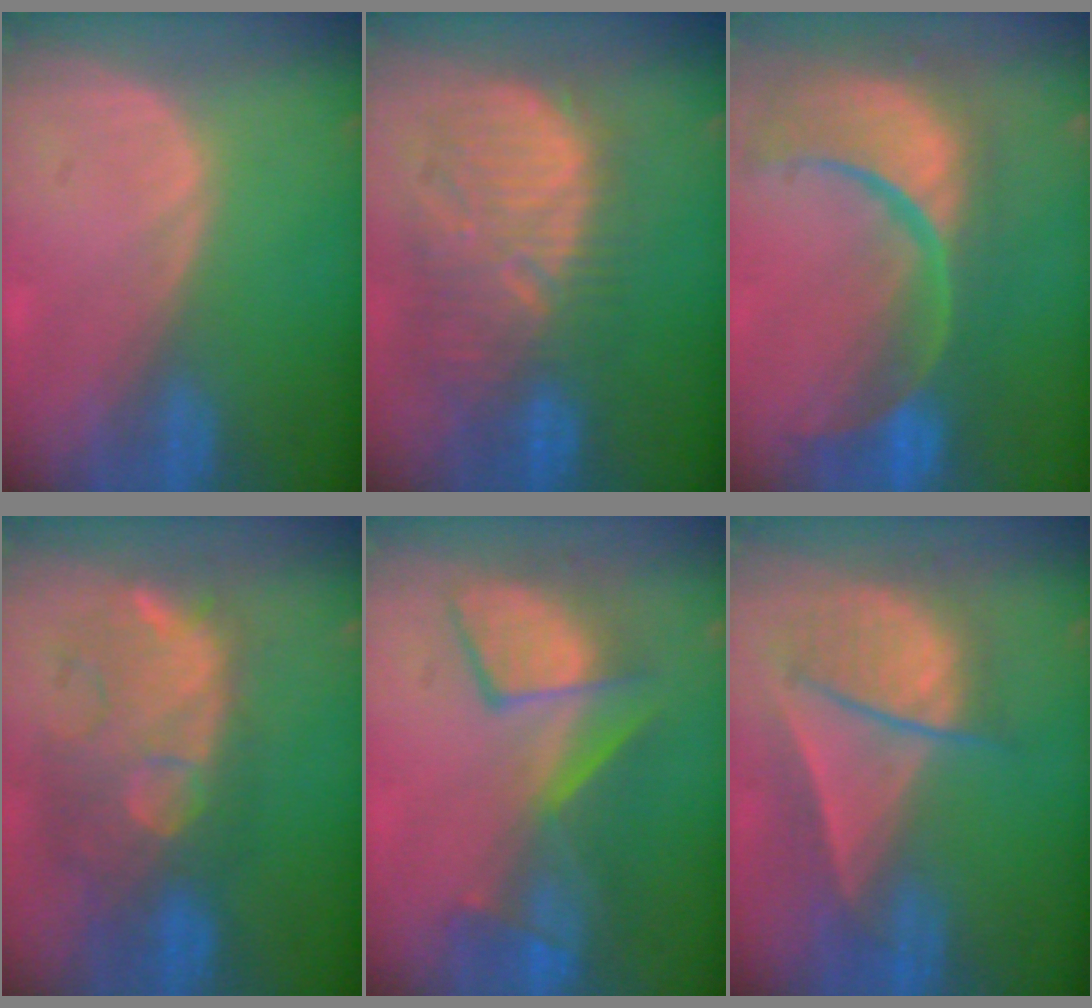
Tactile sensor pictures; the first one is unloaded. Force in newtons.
{"total": 11.7, "press": 11.1, "slide": 3.8}
{"total": 14.3, "press": 11.4, "slide": 8.7}
{"total": 10.8, "press": 10.1, "slide": 3.8}
{"total": 8.8, "press": 8.8, "slide": 0.6}
{"total": 7.8, "press": 7.3, "slide": 2.7}